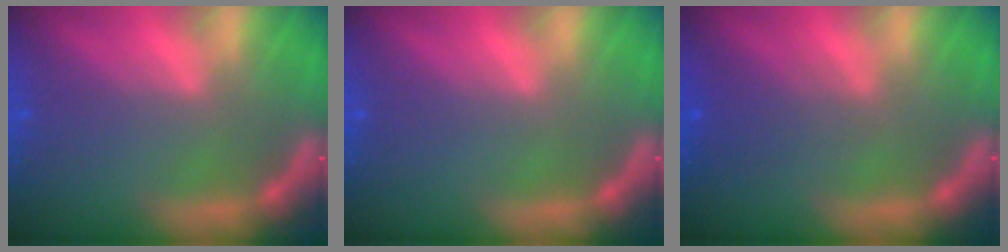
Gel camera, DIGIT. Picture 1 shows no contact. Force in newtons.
{"total": 0.0}
{"total": 2.5}